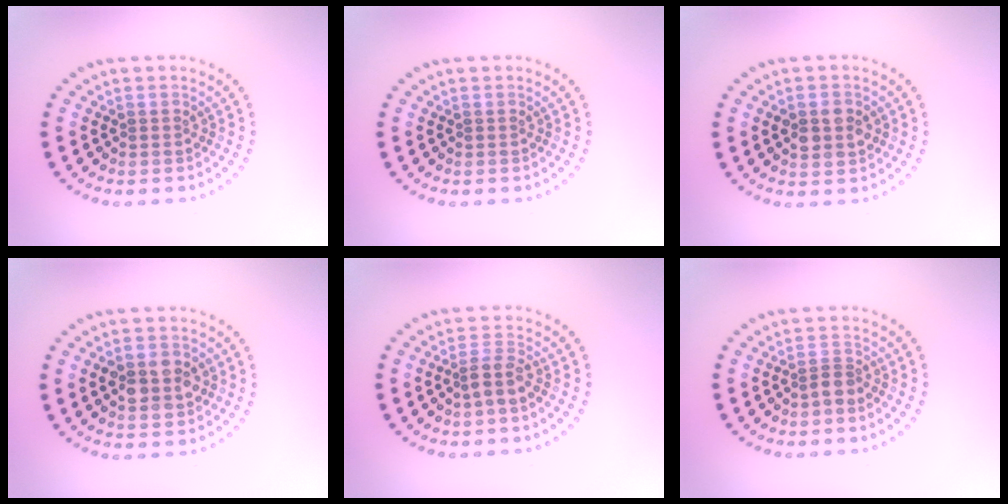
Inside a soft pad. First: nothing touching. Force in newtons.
{"total": 0.0}
{"total": 2.7, "press": 2.7, "slide": 0.1}
{"total": 4.4, "press": 4.4, "slide": 0.1}
{"total": 2.1, "press": 1.6, "slide": 1.4}
{"total": 1.3, "press": 0.9, "slide": 0.9}